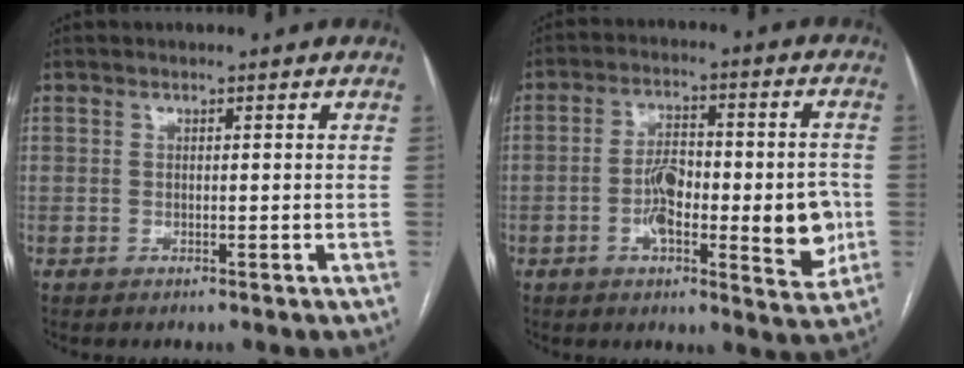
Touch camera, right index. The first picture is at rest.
{"total": 13.9, "force": [-2.5, 4.4, 12.9], "torque": [-0.184, 0.010, -0.034]}